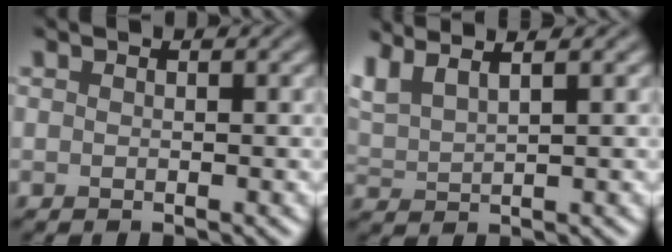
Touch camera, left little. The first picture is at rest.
{"total": 3.2, "force": [2.4, 0.6, 2.0], "torque": [-0.053, 0.014, 0.050]}